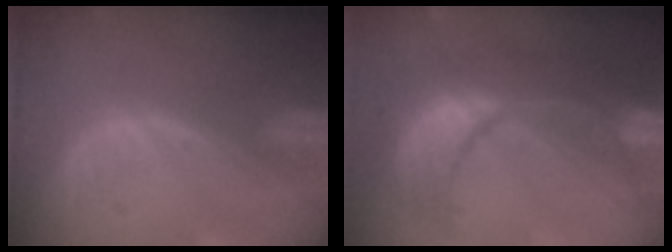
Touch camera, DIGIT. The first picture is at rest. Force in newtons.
{"total": 12.4, "press": 12.3, "slide": 1.5}